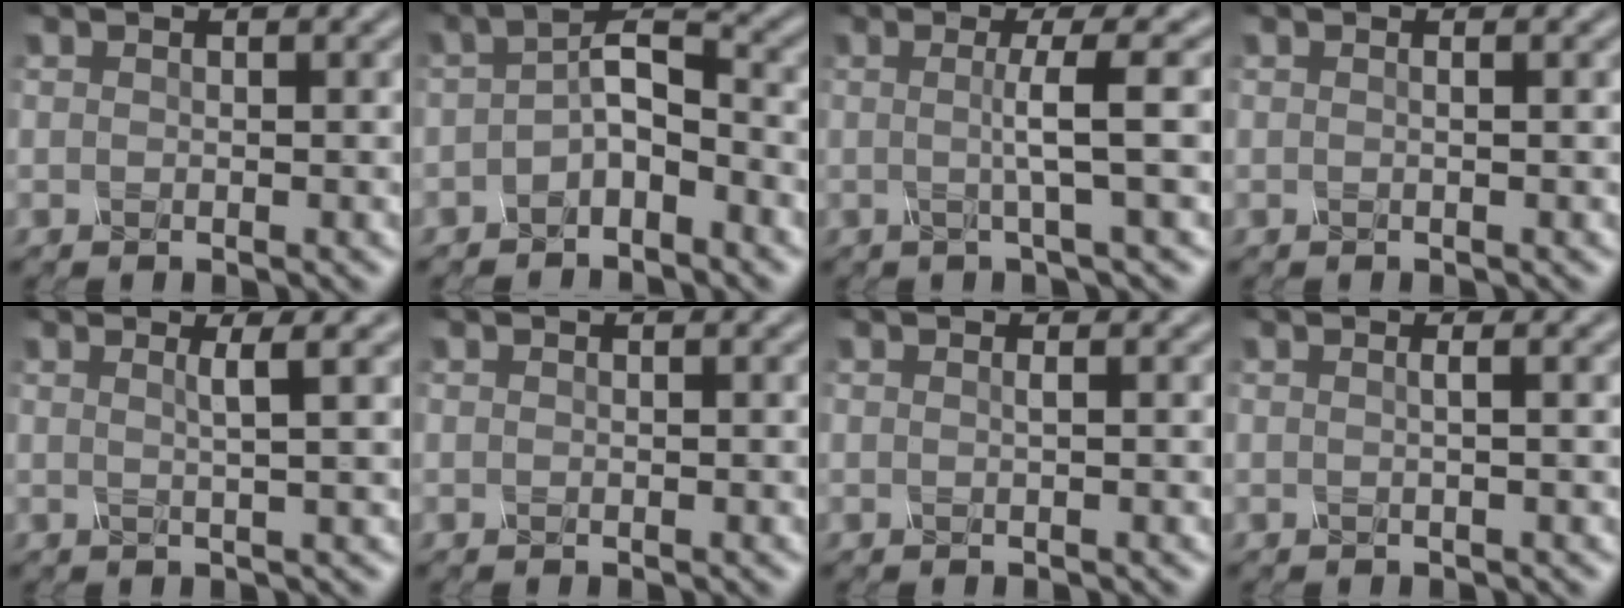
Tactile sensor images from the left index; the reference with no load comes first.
{"total": 3.2, "force": [-1.6, 1.3, 2.5], "torque": [-0.045, 0.013, -0.036]}
{"total": 3.9, "force": [0.1, 0.6, 3.9], "torque": [-0.064, 0.000, -0.010]}
{"total": 0.7, "force": [0.0, 0.3, 0.6], "torque": [-0.005, 0.001, -0.005]}
{"total": 2.7, "force": [1.0, 0.6, 2.5], "torque": [-0.033, 0.009, 0.006]}
{"total": 0.0}
{"total": 0.6, "force": [0.1, 0.2, 0.5], "torque": [-0.006, 0.002, -0.002]}
{"total": 1.9, "force": [0.3, 0.8, 1.6], "torque": [-0.014, 0.001, -0.015]}